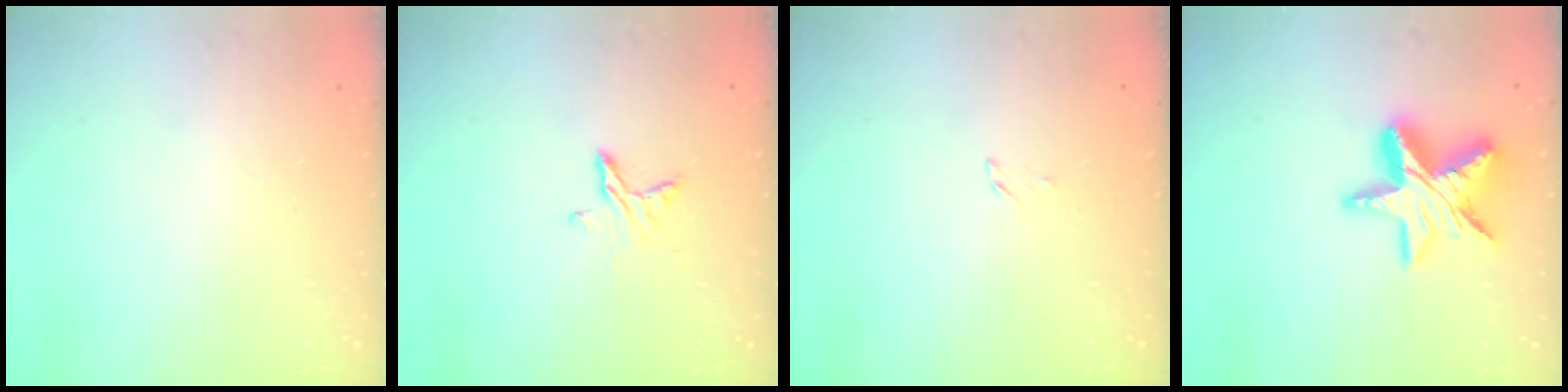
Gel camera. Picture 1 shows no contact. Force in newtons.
{"total": 6.6, "press": 6.6, "slide": 0.7}
{"total": 1.4, "press": 1.4, "slide": 0.2}
{"total": 17.2, "press": 17.2, "slide": 1.3}